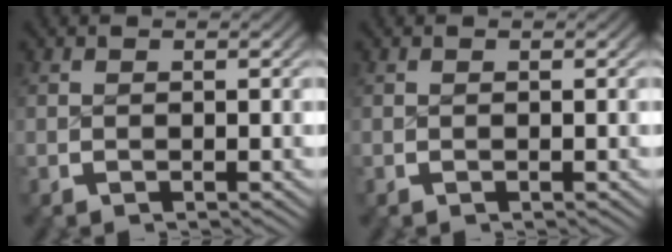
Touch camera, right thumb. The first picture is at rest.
{"total": 0.0}